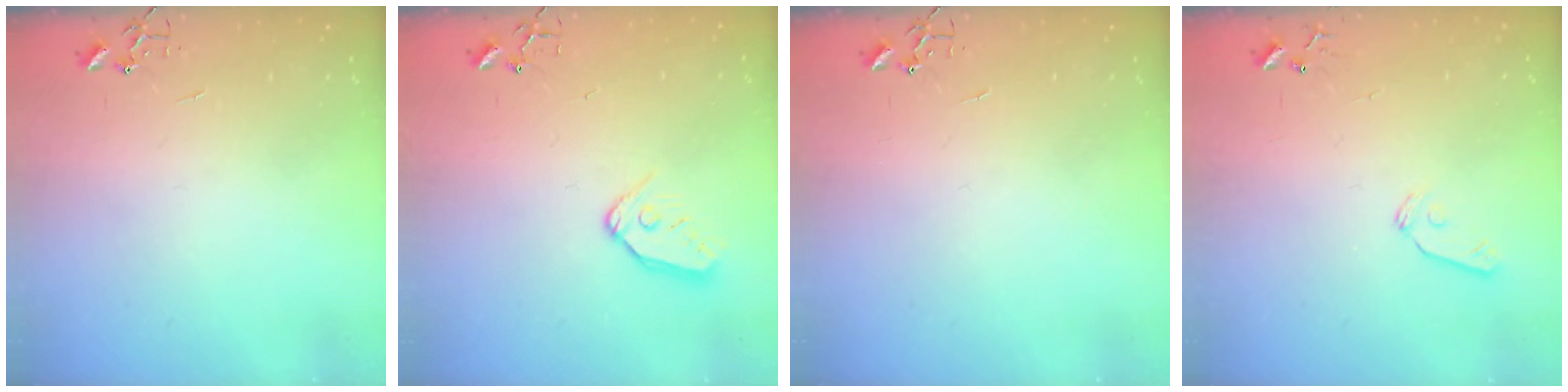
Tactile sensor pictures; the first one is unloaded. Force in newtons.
{"total": 10.0, "press": 9.9, "slide": 1.1}
{"total": 0.0}
{"total": 7.3, "press": 7.3, "slide": 0.7}